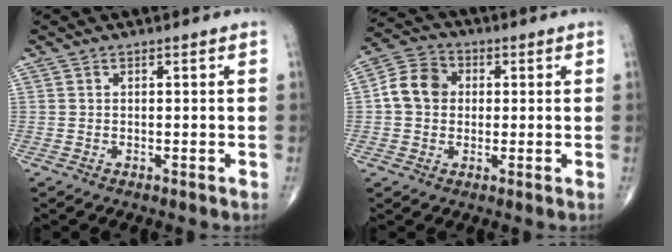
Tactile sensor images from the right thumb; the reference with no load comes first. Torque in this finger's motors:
{"motor_torque": [-0.25, 0.30, 0.03, -0.02, 0.10]}